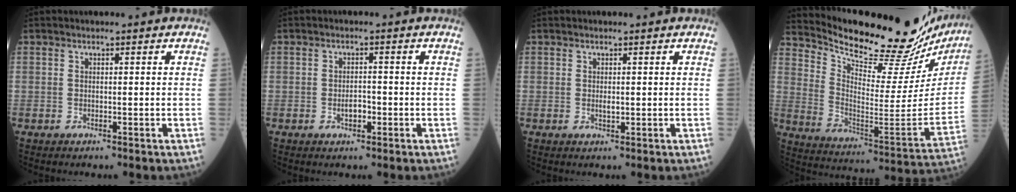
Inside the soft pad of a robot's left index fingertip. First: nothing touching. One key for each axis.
{"total": 2.0, "fx": -0.7, "fy": 1.0, "fz": 1.6, "tx": -0.025, "ty": 0.004, "tz": -0.011}
{"total": 0.9, "fx": 0.2, "fy": 0.4, "fz": 0.8, "tx": -0.018, "ty": -0.002, "tz": 0.004}
{"total": 28.4, "fx": 26.1, "fy": 4.7, "fz": 10.2, "tx": -0.176, "ty": -0.100, "tz": 0.351}